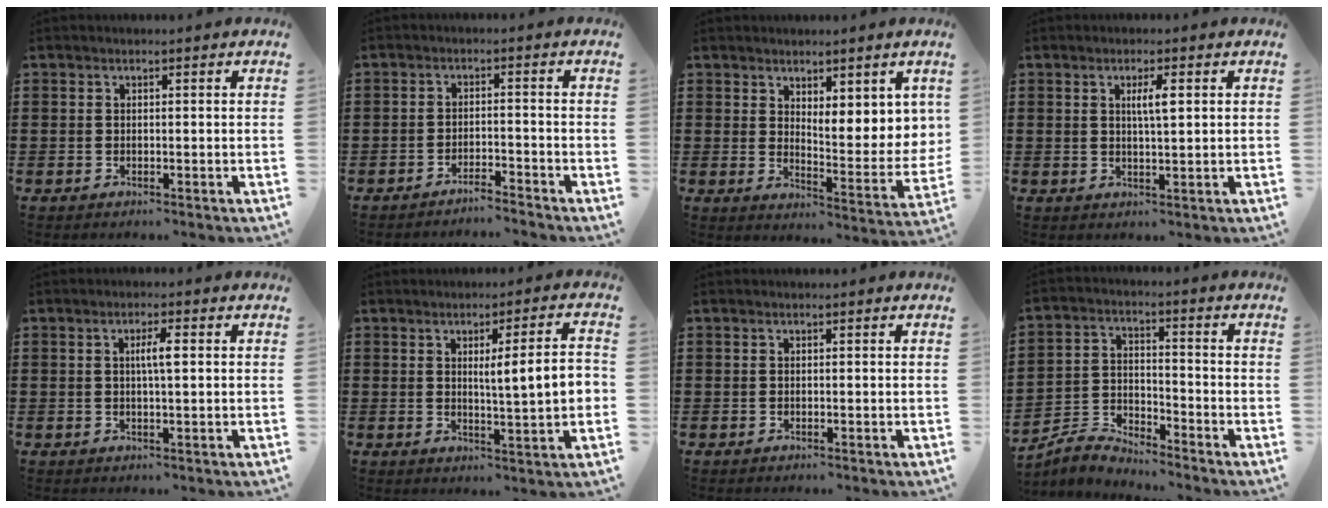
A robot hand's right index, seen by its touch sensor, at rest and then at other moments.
{"total": 2.6, "force": [-2.6, -0.2, 0.2], "torque": [-0.009, 0.002, -0.056]}
{"total": 4.6, "force": [4.0, 1.7, 1.4], "torque": [-0.038, -0.022, 0.072]}
{"total": 3.1, "force": [0.9, 0.5, 2.9], "torque": [-0.058, 0.005, 0.012]}
{"total": 3.0, "force": [0.5, 0.5, 2.9], "torque": [-0.057, 0.003, 0.006]}
{"total": 6.8, "force": [0.8, 0.4, 6.7], "torque": [-0.107, -0.008, 0.005]}
{"total": 0.0}
{"total": 3.9, "force": [-3.8, 0.6, 0.2], "torque": [-0.018, 0.001, -0.084]}